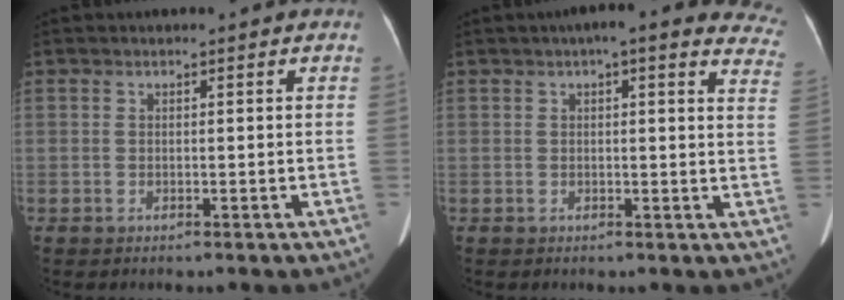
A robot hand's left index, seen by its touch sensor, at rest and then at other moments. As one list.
[{"total": 14.7, "force": [12.1, 3.4, 7.8], "torque": [-0.069, 0.006, 0.113]}]